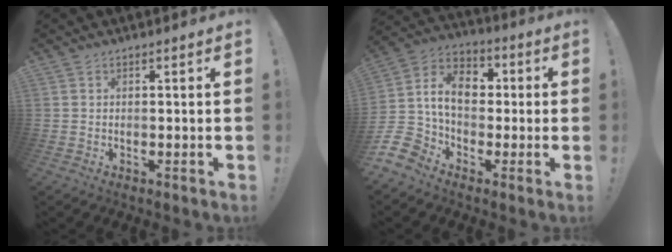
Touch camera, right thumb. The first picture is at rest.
{"total": 14.3, "force": [-0.1, 11.3, 8.7], "torque": [-0.166, 0.013, 0.004]}